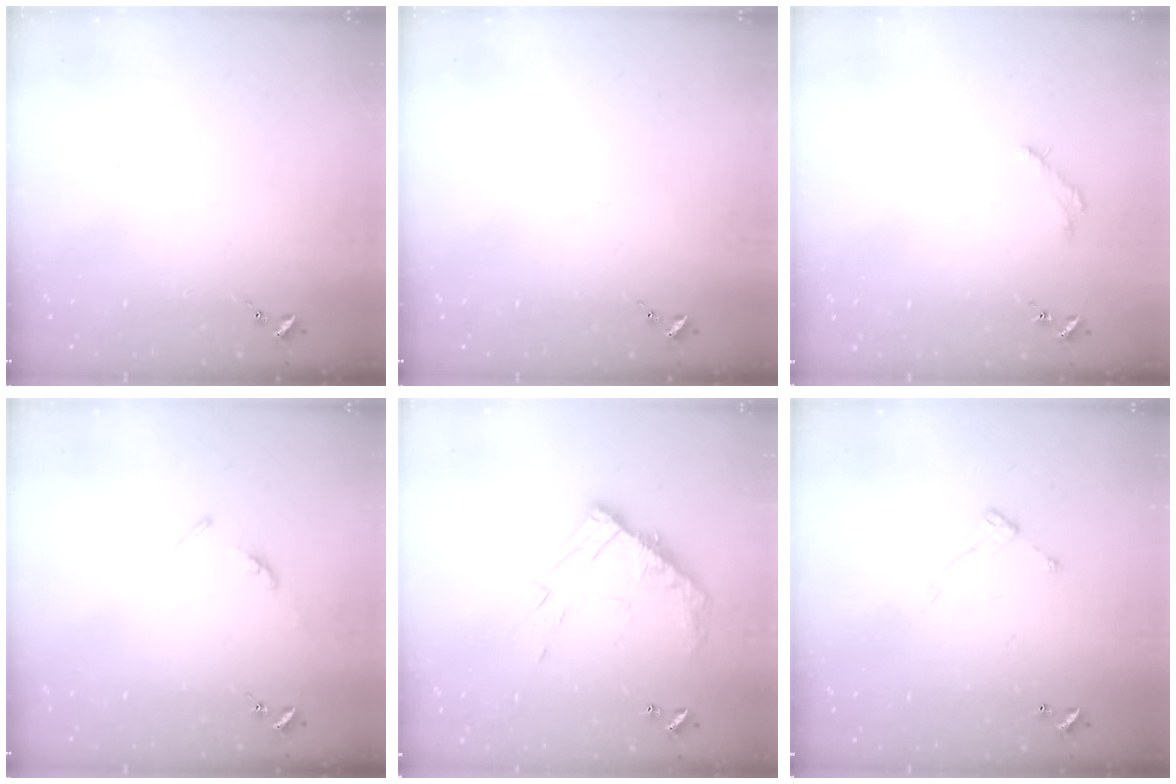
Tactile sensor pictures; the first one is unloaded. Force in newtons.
{"total": 0.0}
{"total": 2.5, "press": 2.5, "slide": 0.2}
{"total": 3.4, "press": 3.4, "slide": 0.3}
{"total": 12.5, "press": 12.5, "slide": 1.0}
{"total": 7.5, "press": 7.4, "slide": 0.4}